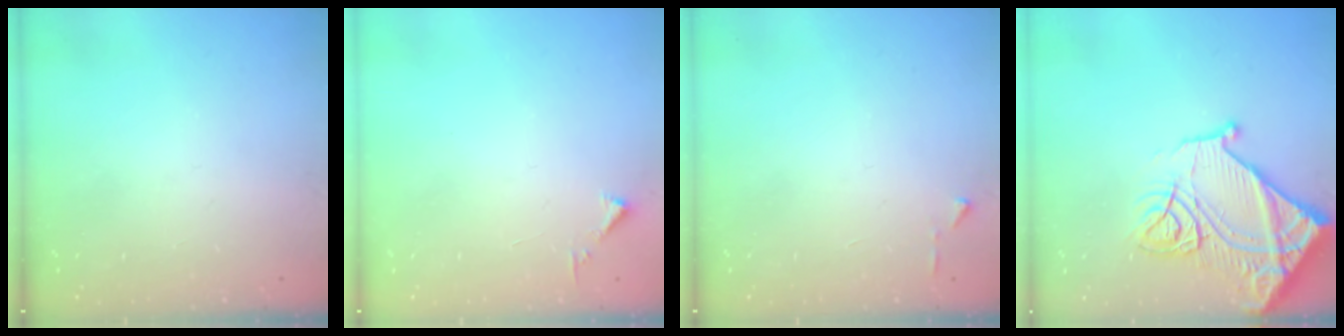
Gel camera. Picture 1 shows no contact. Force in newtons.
{"total": 3.1, "press": 3.1, "slide": 0.4}
{"total": 3.9, "press": 3.9, "slide": 0.5}
{"total": 19.6, "press": 19.5, "slide": 2.0}